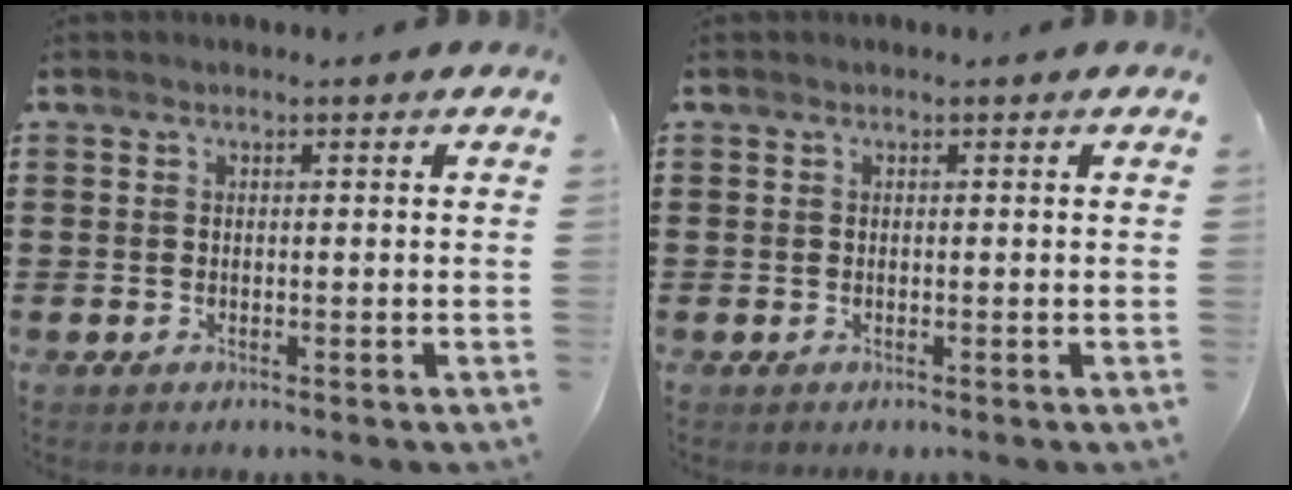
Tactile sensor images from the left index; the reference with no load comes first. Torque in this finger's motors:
{"motor_torque": [-0.04, -0.03, 0.00, 0.00]}